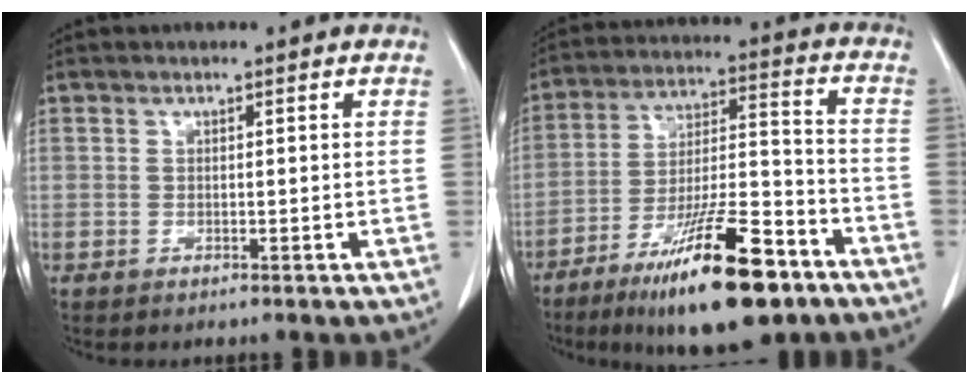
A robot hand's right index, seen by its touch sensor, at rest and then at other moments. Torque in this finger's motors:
{"motor_torque": [1.73, -0.40, 1.00, 0.19]}